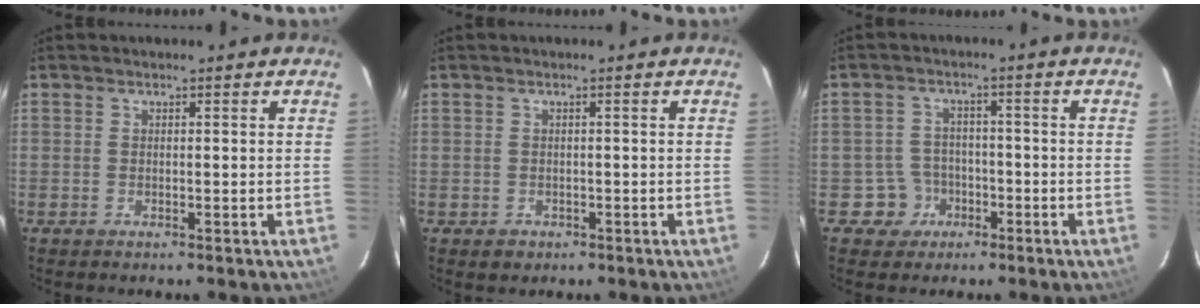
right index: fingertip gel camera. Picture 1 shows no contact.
{"total": 2.1, "force": [-0.6, 1.9, 0.2], "torque": [-0.004, 0.001, -0.004]}
{"total": 5.0, "force": [-2.3, 4.4, -0.2], "torque": [-0.005, 0.022, -0.034]}